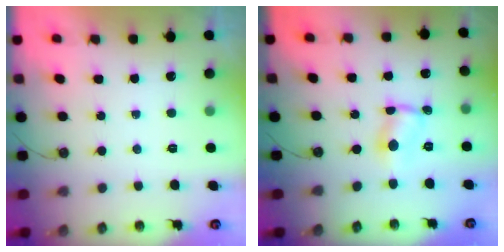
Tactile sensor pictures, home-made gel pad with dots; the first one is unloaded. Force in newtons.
{"total": 1.6, "press": 1.5, "slide": 0.1}